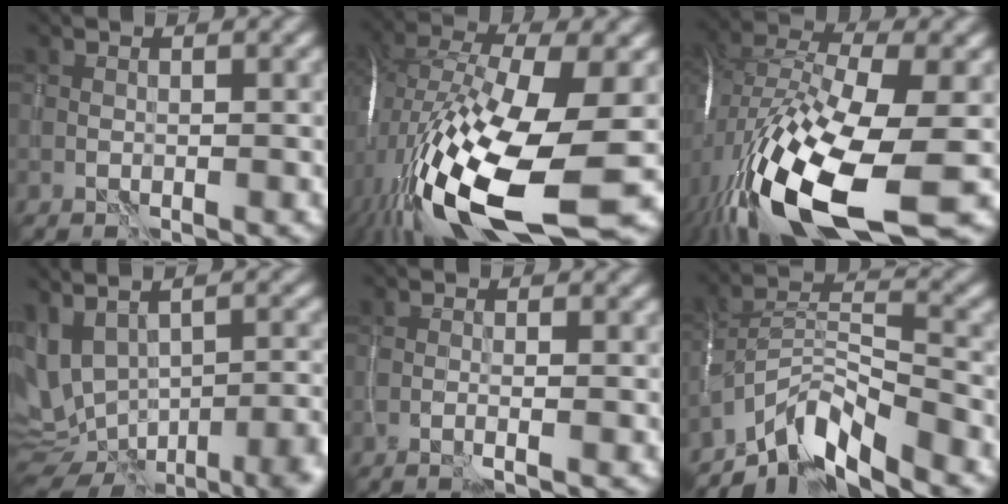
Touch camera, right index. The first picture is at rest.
{"total": 18.8, "force": [-5.7, 7.2, 16.5], "torque": [-0.334, -0.048, -0.092]}
{"total": 17.9, "force": [-6.9, 7.3, 14.8], "torque": [-0.302, -0.043, -0.117]}
{"total": 12.1, "force": [-2.7, 6.9, 9.5], "torque": [-0.164, -0.013, 0.021]}
{"total": 1.3, "force": [-0.4, 0.3, 1.2], "torque": [-0.017, -0.003, -0.014]}
{"total": 7.0, "force": [-5.4, 2.1, 3.9], "torque": [-0.058, 0.000, -0.109]}